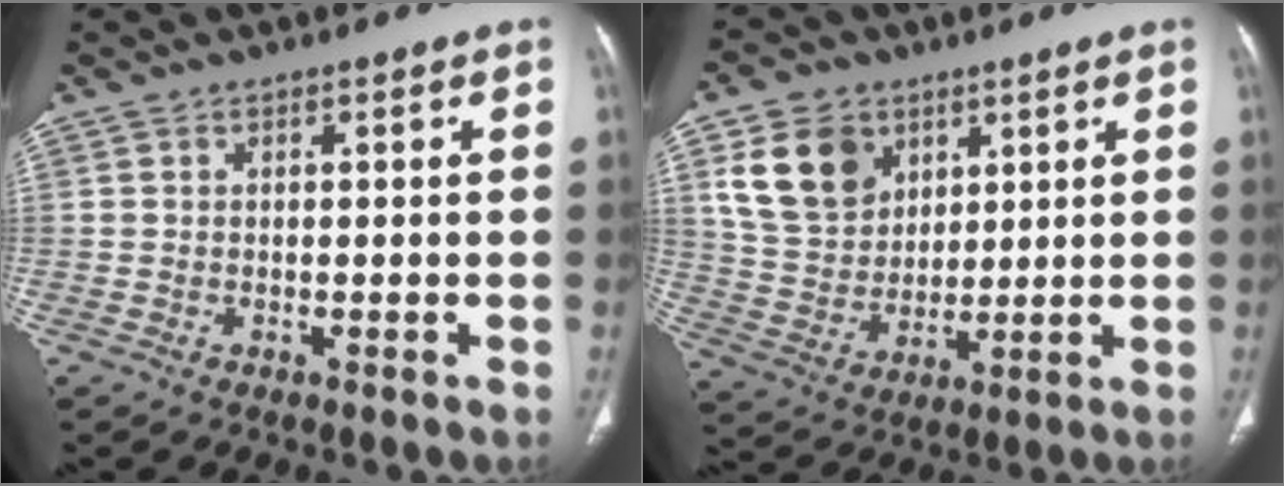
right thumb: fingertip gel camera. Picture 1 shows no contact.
{"total": 12.6, "force": [5.7, 9.5, 6.0], "torque": [-0.087, -0.017, 0.119]}